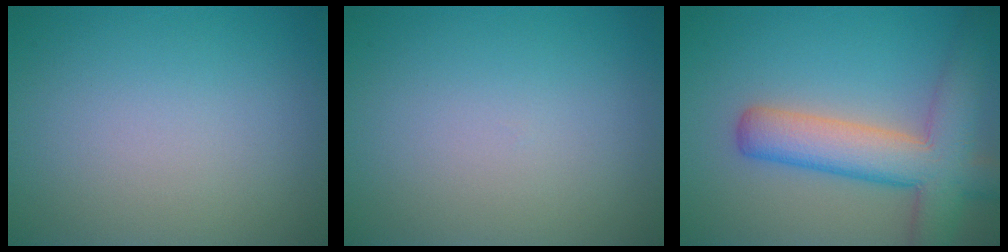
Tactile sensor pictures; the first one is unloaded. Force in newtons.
{"total": 0.0}
{"total": 7.6, "press": 7.6, "slide": 0.5}